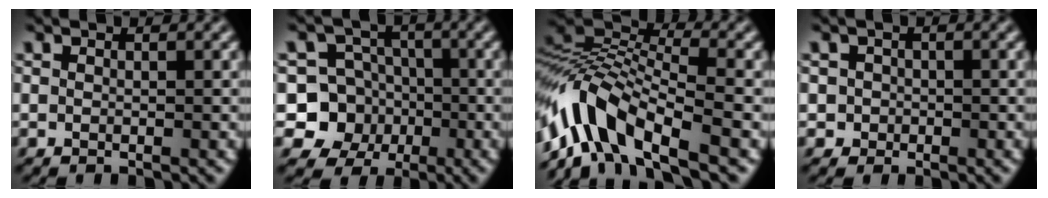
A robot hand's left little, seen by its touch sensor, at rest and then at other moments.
{"total": 8.0, "force": [-2.1, 7.6, 1.4], "torque": [-0.026, 0.016, -0.064]}
{"total": 8.8, "force": [-5.0, 3.2, 6.4], "torque": [-0.113, 0.014, -0.108]}
{"total": 1.7, "force": [-0.2, 1.7, 0.1], "torque": [0.015, 0.007, -0.003]}